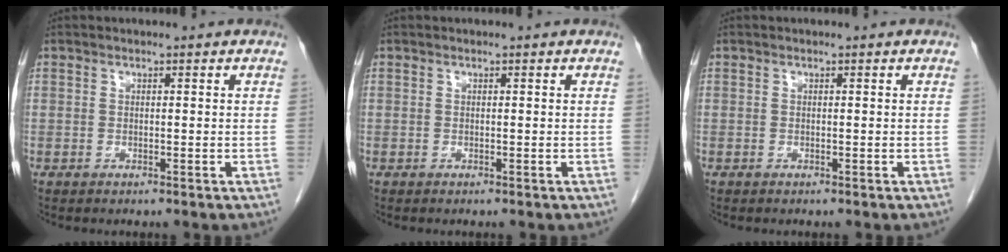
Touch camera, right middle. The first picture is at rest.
{"total": 0.0}
{"total": 0.0}